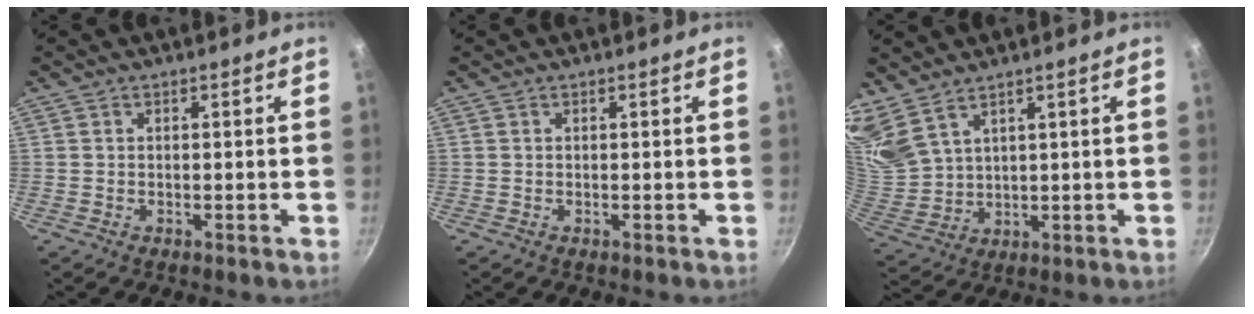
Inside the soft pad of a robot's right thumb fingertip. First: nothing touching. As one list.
[{"total": 0.0}, {"total": 9.8, "force": [7.6, 4.3, 4.5], "torque": [-0.090, -0.039, 0.173]}]